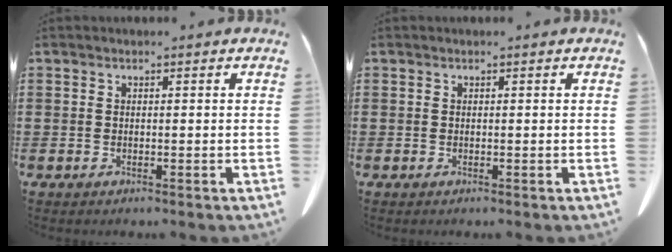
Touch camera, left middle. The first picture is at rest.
{"total": 0.0}